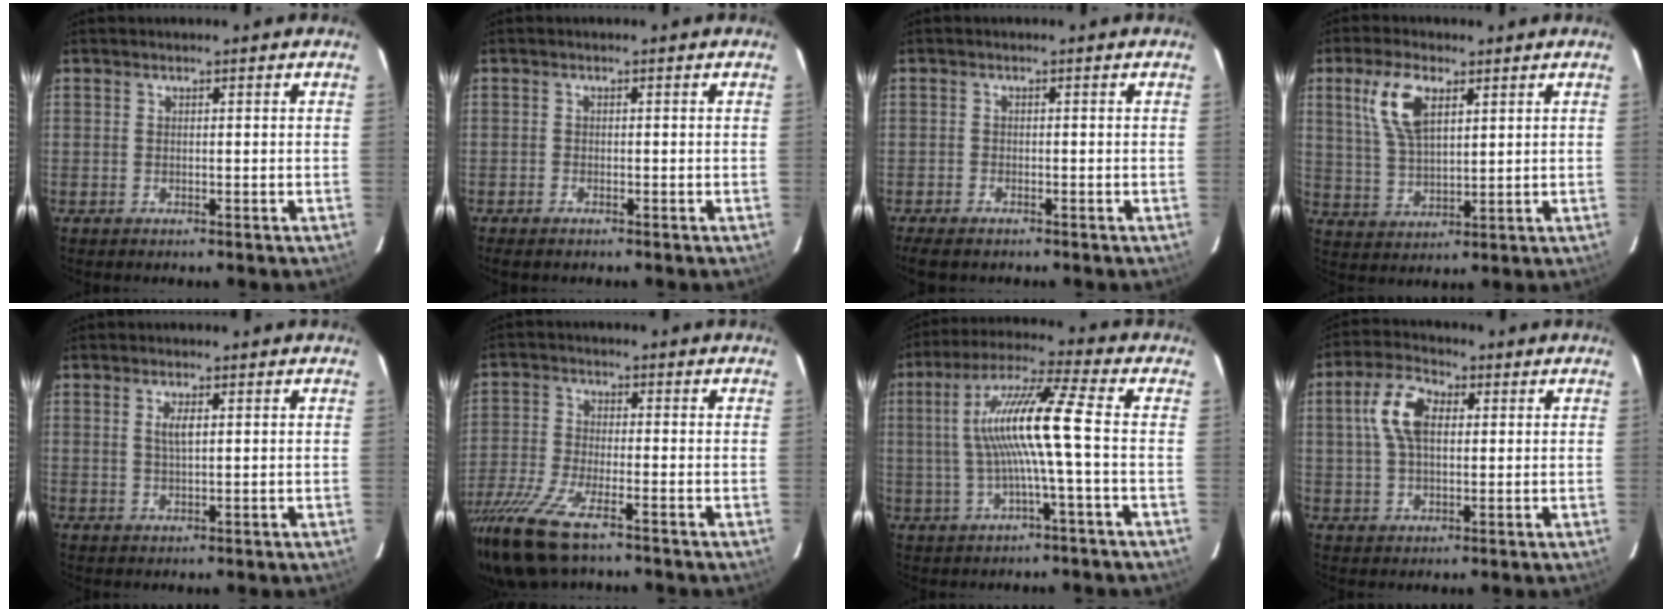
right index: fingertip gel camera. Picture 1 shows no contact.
{"total": 1.5, "force": [-1.3, 0.5, 0.6], "torque": [-0.018, -0.003, -0.026]}
{"total": 4.0, "force": [-3.2, 1.4, 1.9], "torque": [-0.053, -0.013, -0.059]}
{"total": 9.4, "force": [4.2, 4.3, 7.3], "torque": [-0.148, 0.014, 0.089]}
{"total": 2.5, "force": [0.6, 0.7, 2.3], "torque": [-0.044, 0.001, 0.011]}
{"total": 14.1, "force": [-10.1, 3.6, 9.2], "torque": [-0.214, -0.047, -0.199]}
{"total": 11.9, "force": [-0.5, -0.6, 11.9], "torque": [-0.226, 0.013, -0.005]}
{"total": 8.7, "force": [2.0, 4.9, 7.0], "torque": [-0.139, 0.023, 0.037]}